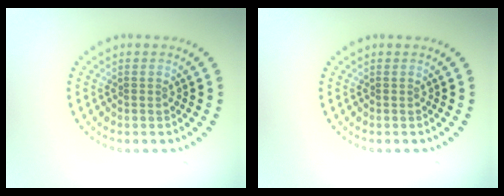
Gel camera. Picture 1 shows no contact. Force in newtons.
{"total": 0.0}